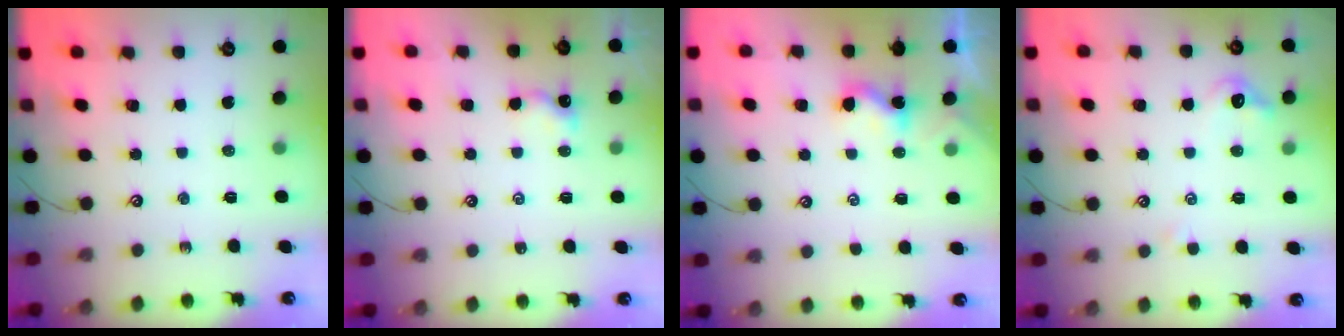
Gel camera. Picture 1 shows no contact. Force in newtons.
{"total": 0.5, "press": 0.4, "slide": 0.3}
{"total": 1.9, "press": 1.9, "slide": 0.2}
{"total": 0.8, "press": 0.2, "slide": 0.7}